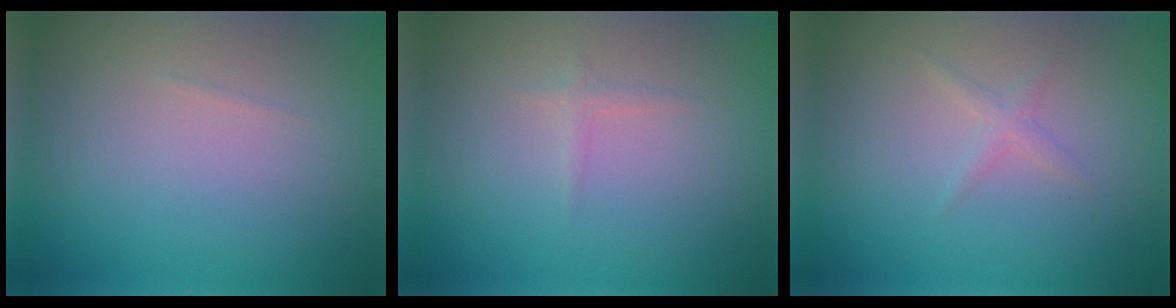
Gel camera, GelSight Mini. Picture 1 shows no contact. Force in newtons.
{"total": 0.7, "press": 0.7, "slide": 0.0}
{"total": 1.0, "press": 1.0, "slide": 0.1}